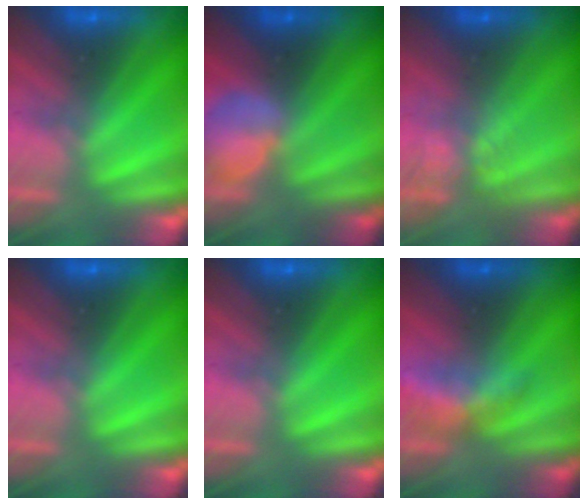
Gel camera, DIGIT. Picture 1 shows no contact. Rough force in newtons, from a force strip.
{"total": 2.4}
{"total": 3.8}
{"total": 0.0}
{"total": 0.0}
{"total": 2.3}